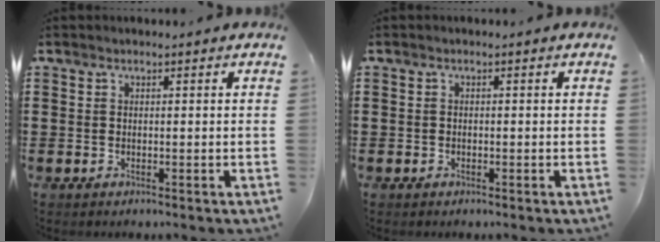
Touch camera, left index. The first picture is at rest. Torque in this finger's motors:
{"motor_torque": [-0.24, 0.19, -0.16, -0.04]}